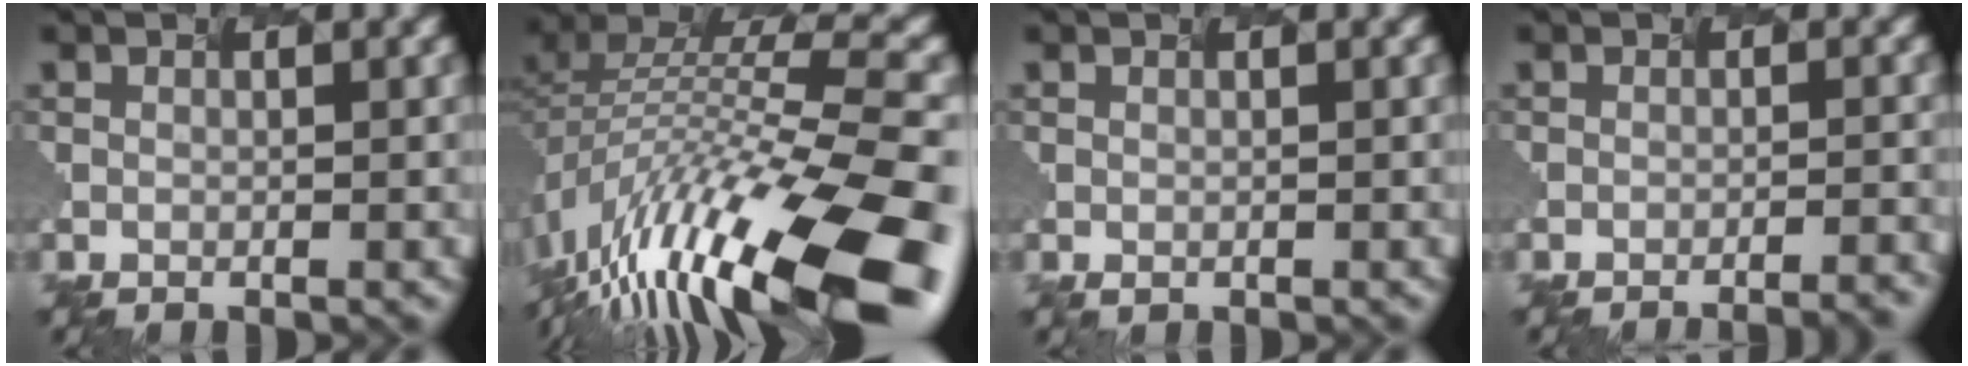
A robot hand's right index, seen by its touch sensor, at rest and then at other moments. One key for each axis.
{"total": 15.4, "fx": -9.3, "fy": 3.1, "fz": 11.8, "tx": -0.252, "ty": 0.015, "tz": -0.136}
{"total": 0.5, "fx": -0.1, "fy": -0.2, "fz": -0.4, "tx": -0.002, "ty": -0.003, "tz": 0.009}
{"total": 3.1, "fx": -2.7, "fy": 0.2, "fz": 1.5, "tx": -0.007, "ty": 0.003, "tz": -0.005}